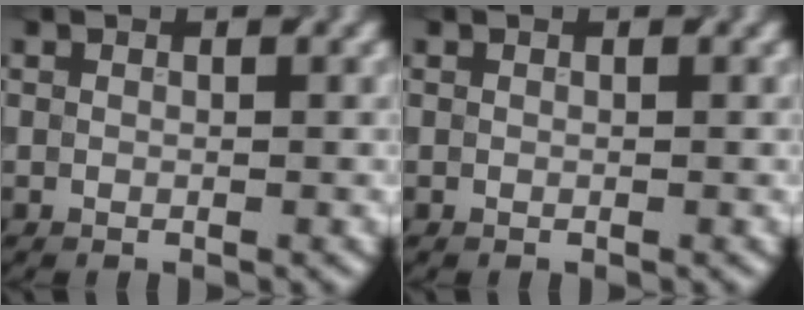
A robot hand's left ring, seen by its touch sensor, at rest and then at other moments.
{"total": 0.0}